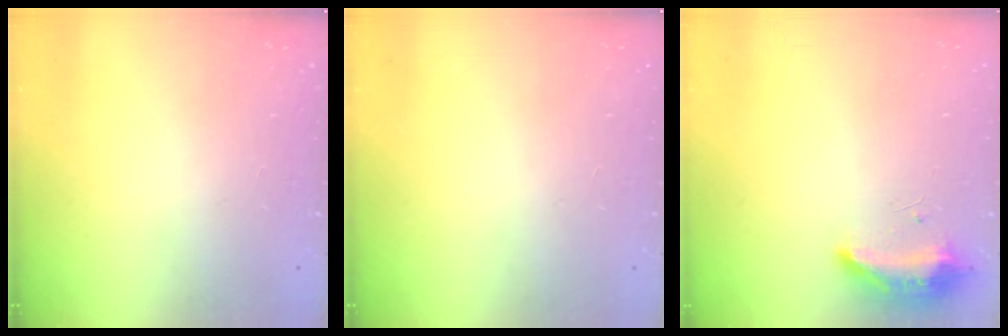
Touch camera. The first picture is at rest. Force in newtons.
{"total": 0.9, "press": 0.0, "slide": 0.9}
{"total": 9.7, "press": 8.8, "slide": 4.1}